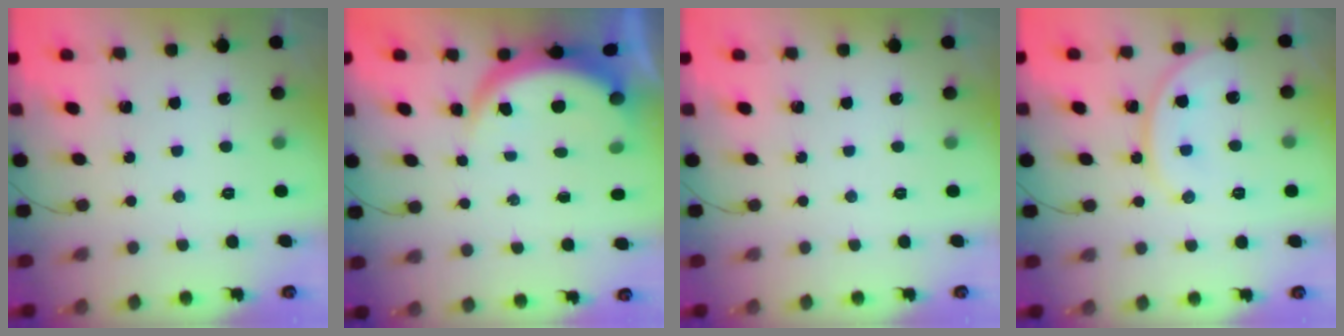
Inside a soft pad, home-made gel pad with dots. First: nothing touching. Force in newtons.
{"total": 7.3, "press": 7.3, "slide": 0.7}
{"total": 0.0}
{"total": 10.6, "press": 10.5, "slide": 0.5}